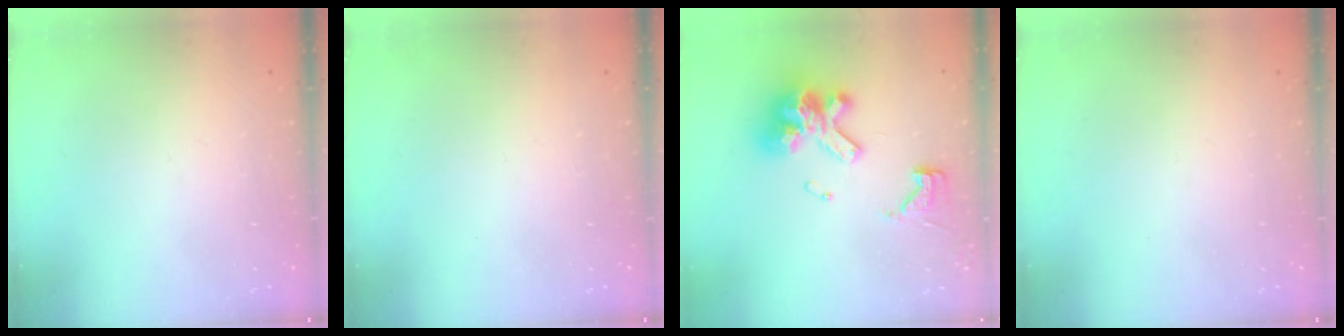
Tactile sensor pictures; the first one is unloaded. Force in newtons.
{"total": 0.0}
{"total": 14.8, "press": 14.7, "slide": 1.7}
{"total": 0.0}